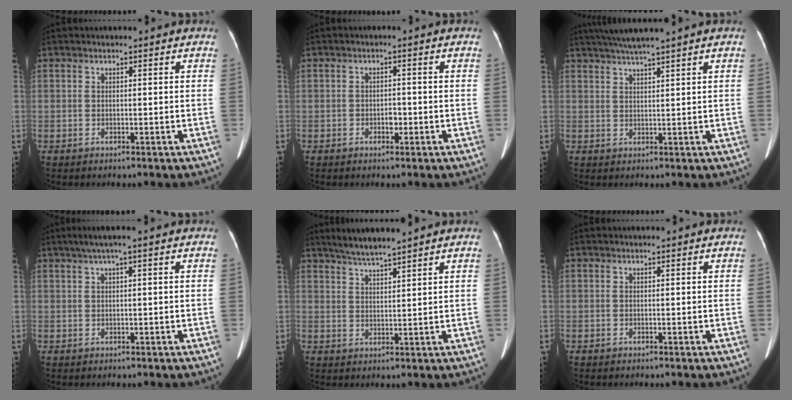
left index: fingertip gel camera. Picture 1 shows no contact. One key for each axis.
{"total": 1.7, "fx": -0.7, "fy": 1.0, "fz": 1.2, "tx": -0.018, "ty": 0.003, "tz": -0.009}
{"total": 6.1, "fx": 5.1, "fy": -1.4, "fz": 2.9, "tx": -0.049, "ty": 0.015, "tz": 0.091}
{"total": 3.3, "fx": 1.7, "fy": -0.3, "fz": 2.8, "tx": -0.060, "ty": 0.020, "tz": 0.035}
{"total": 5.5, "fx": 4.8, "fy": -0.6, "fz": 2.6, "tx": -0.052, "ty": 0.011, "tz": 0.092}
{"total": 0.0}